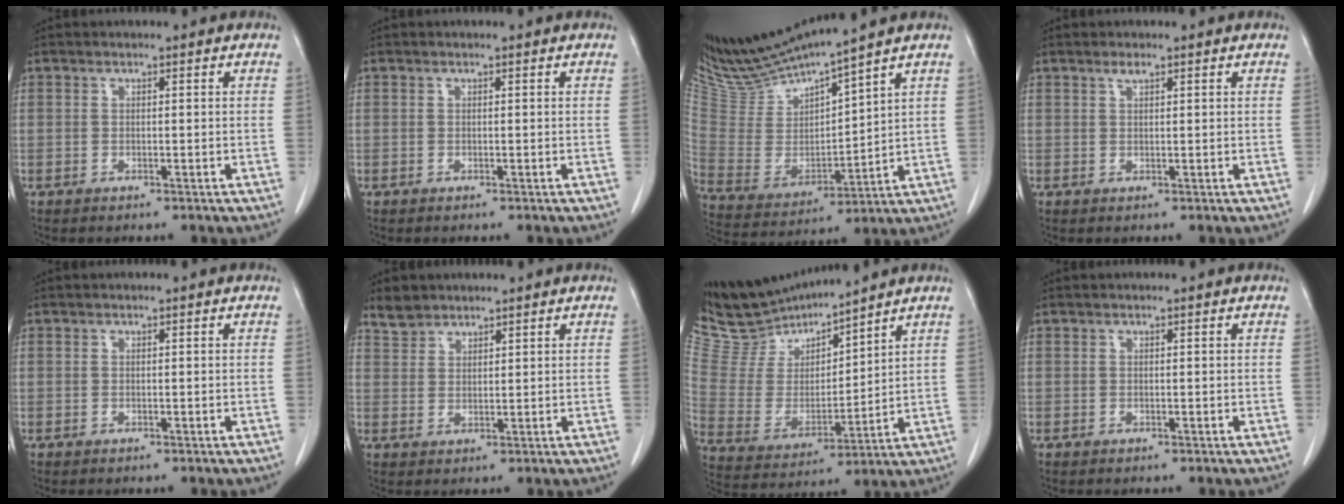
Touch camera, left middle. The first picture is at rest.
{"total": 0.0}
{"total": 13.6, "force": [12.6, -0.4, 5.2], "torque": [-0.106, -0.015, 0.254]}
{"total": 1.0, "force": [0.7, 0.2, 0.7], "torque": [-0.017, -0.001, 0.013]}
{"total": 0.0}
{"total": 3.2, "force": [2.9, 1.4, 0.2], "torque": [-0.006, 0.009, 0.055]}
{"total": 11.4, "force": [11.2, 1.5, 1.1], "torque": [-0.040, -0.003, 0.239]}
{"total": 0.0}